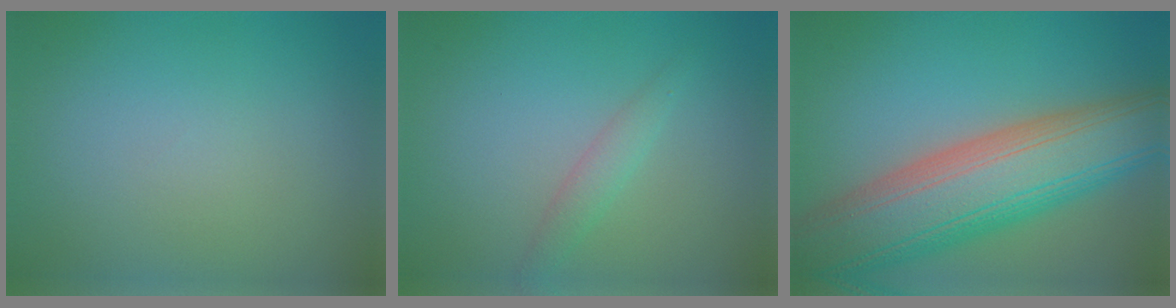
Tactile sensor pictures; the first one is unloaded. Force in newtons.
{"total": 1.5, "press": 1.5, "slide": 0.1}
{"total": 12.7, "press": 12.7, "slide": 0.9}